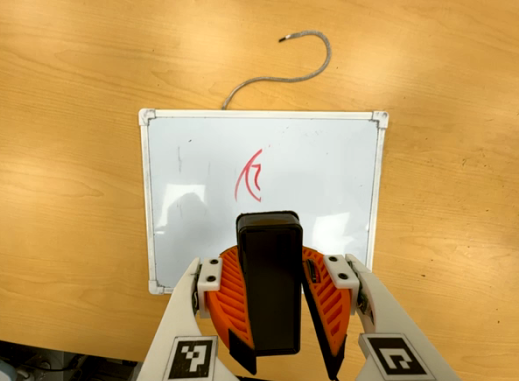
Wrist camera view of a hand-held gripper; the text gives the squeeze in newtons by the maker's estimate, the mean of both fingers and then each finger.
{"total": 11.9, "left": 11.6, "right": 12.2}